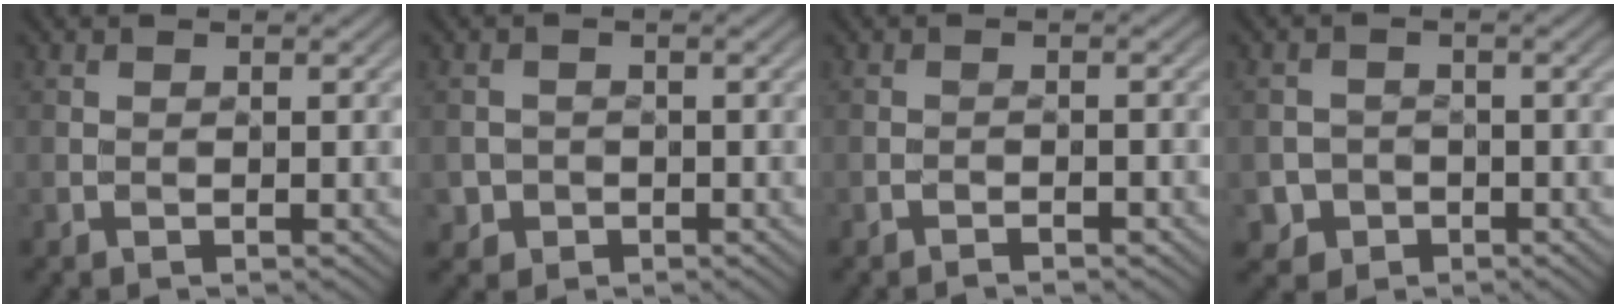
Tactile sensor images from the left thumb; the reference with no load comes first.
{"total": 1.7, "force": [-0.7, 1.3, -0.7], "torque": [0.018, -0.002, -0.012]}
{"total": 1.3, "force": [-1.2, 0.0, 0.5], "torque": [-0.008, 0.006, -0.020]}
{"total": 2.4, "force": [-1.2, 2.0, -0.5], "torque": [0.016, 0.000, -0.024]}